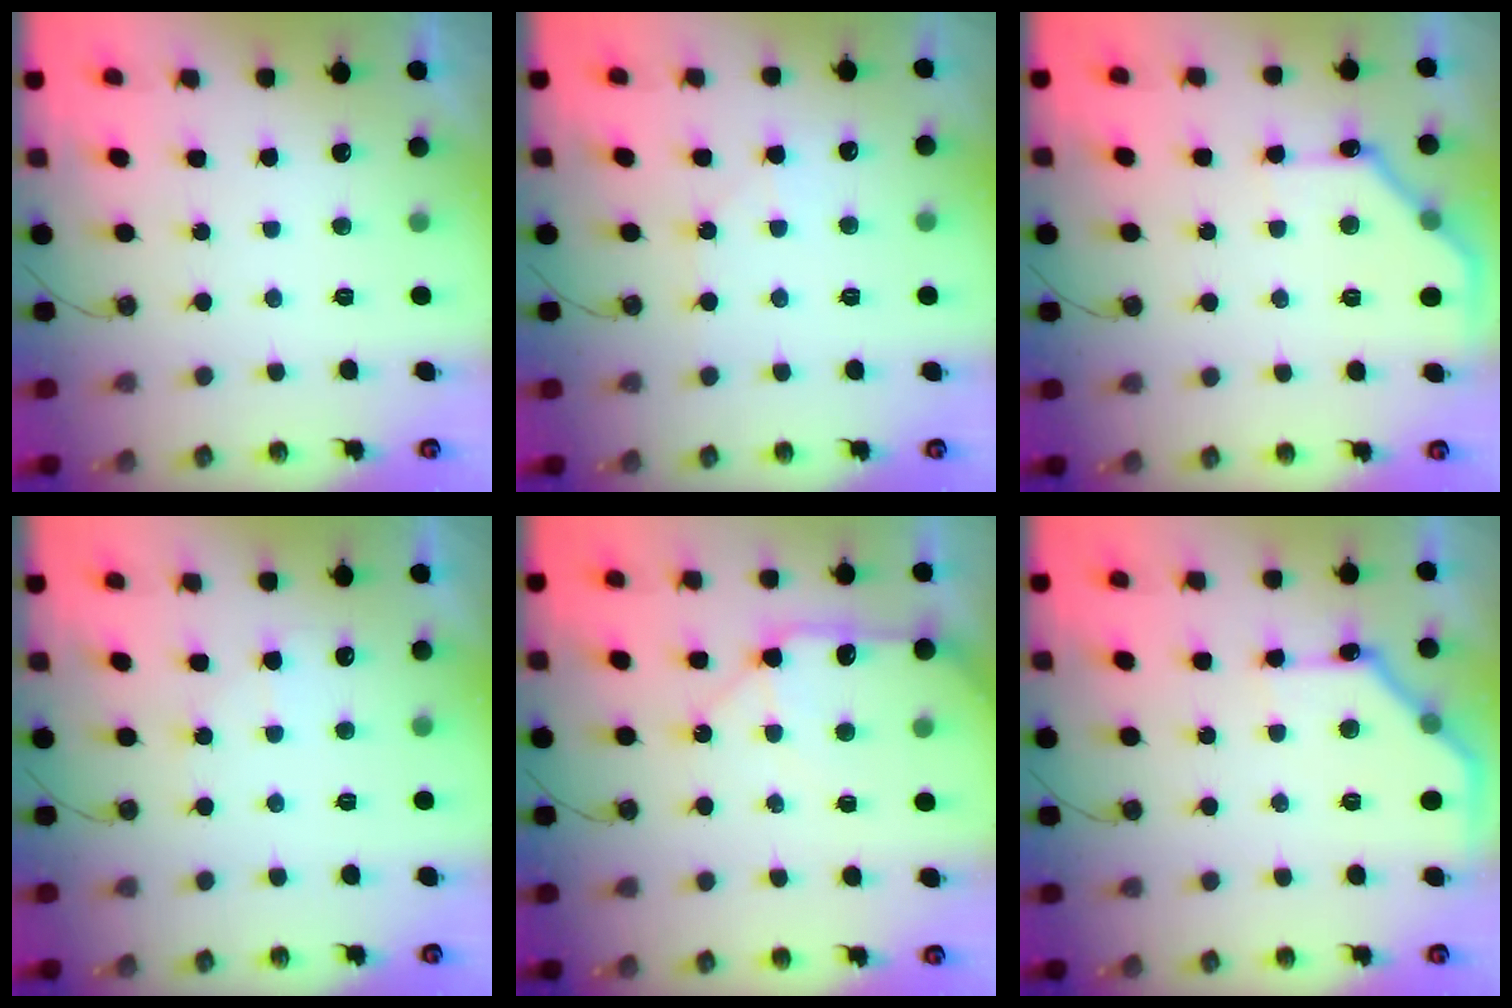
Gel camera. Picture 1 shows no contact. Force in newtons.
{"total": 5.5, "press": 5.4, "slide": 1.0}
{"total": 11.9, "press": 11.9, "slide": 0.6}
{"total": 5.0, "press": 5.0, "slide": 0.6}
{"total": 11.5, "press": 11.4, "slide": 1.6}
{"total": 14.2, "press": 14.2, "slide": 0.3}